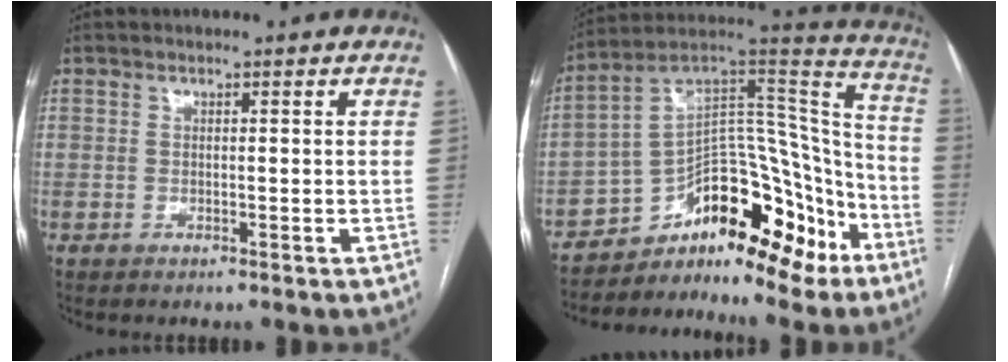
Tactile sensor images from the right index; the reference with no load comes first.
{"total": 16.6, "force": [-12.0, 7.1, 9.1], "torque": [-0.113, 0.085, -0.187]}